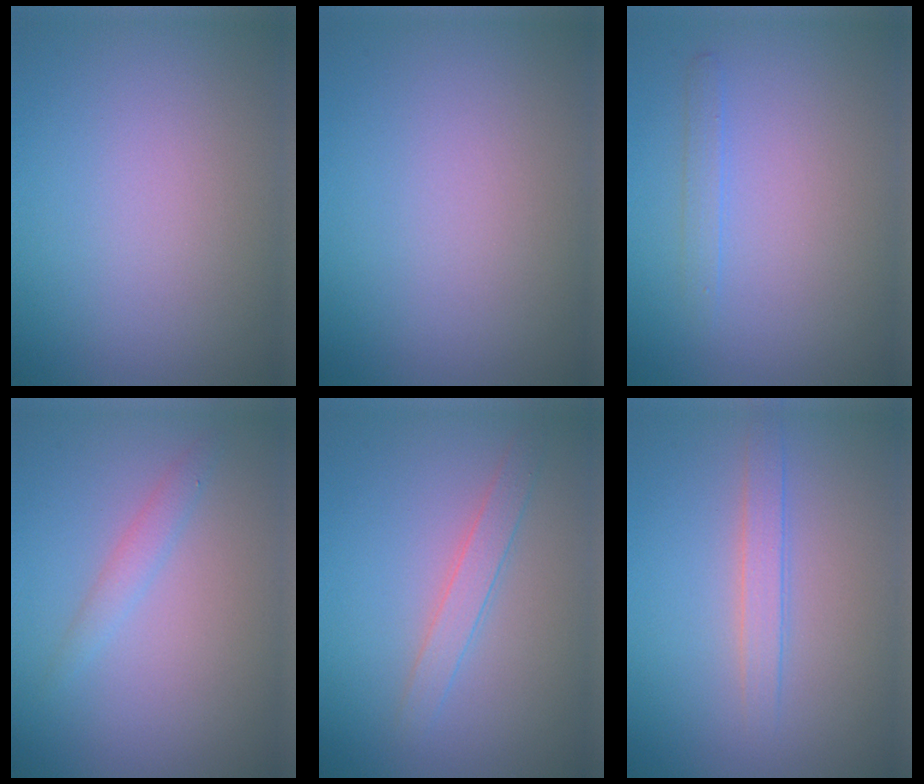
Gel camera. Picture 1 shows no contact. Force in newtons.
{"total": 0.0}
{"total": 1.1, "press": 1.1, "slide": 0.0}
{"total": 1.4, "press": 1.4, "slide": 0.1}
{"total": 2.1, "press": 2.1, "slide": 0.1}
{"total": 1.8, "press": 1.8, "slide": 0.1}